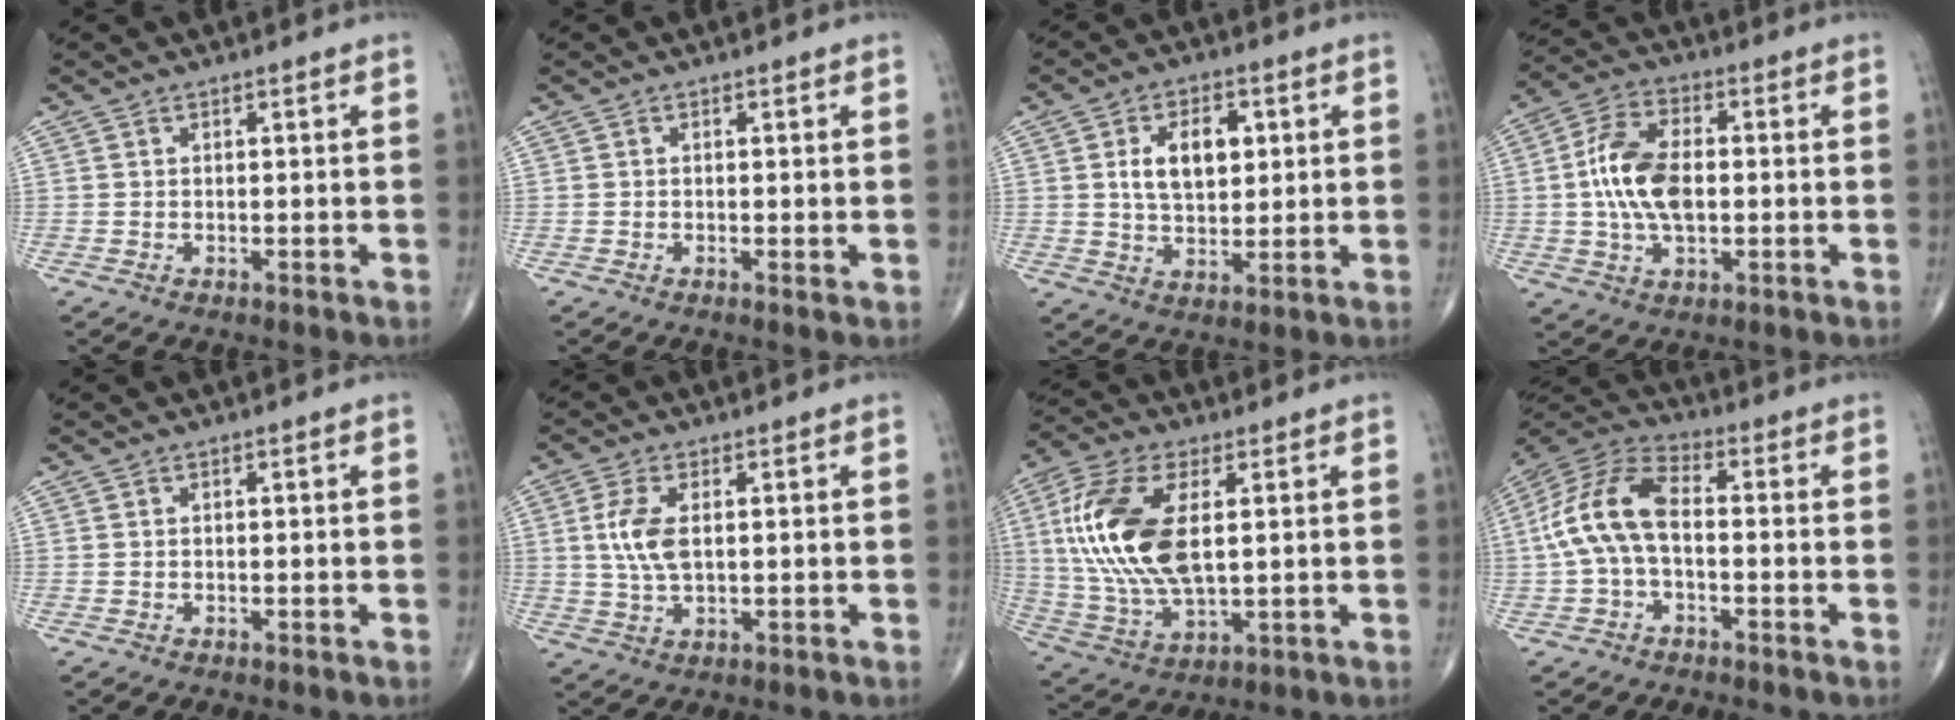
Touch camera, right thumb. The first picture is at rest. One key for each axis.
{"total": 0.6, "fx": 0.0, "fy": 0.2, "fz": 0.6, "tx": -0.014, "ty": -0.004, "tz": -0.001}
{"total": 9.5, "fx": 2.2, "fy": 5.8, "fz": 7.2, "tx": -0.100, "ty": -0.005, "tz": 0.041}
{"total": 12.2, "fx": 0.0, "fy": 6.8, "fz": 10.2, "tx": -0.195, "ty": 0.014, "tz": -0.002}
{"total": 0.0}
{"total": 6.5, "fx": 1.1, "fy": 3.2, "fz": 5.6, "tx": -0.128, "ty": -0.001, "tz": 0.022}
{"total": 18.6, "fx": 3.2, "fy": 9.1, "fz": 15.9, "tx": -0.340, "ty": -0.007, "tz": 0.065}
{"total": 12.6, "fx": -0.6, "fy": 6.7, "fz": 10.6, "tx": -0.223, "ty": 0.038, "tz": -0.021}